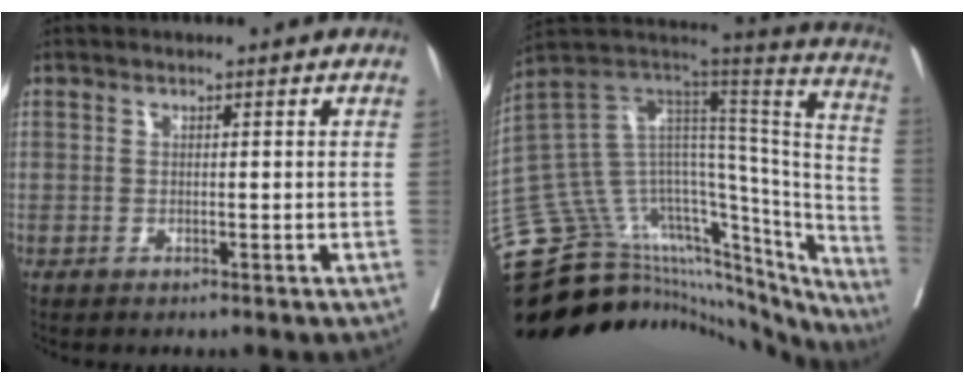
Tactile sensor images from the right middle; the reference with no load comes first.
{"total": 44.1, "force": [-37.6, 15.9, 16.8], "torque": [-0.264, 0.027, -0.485]}